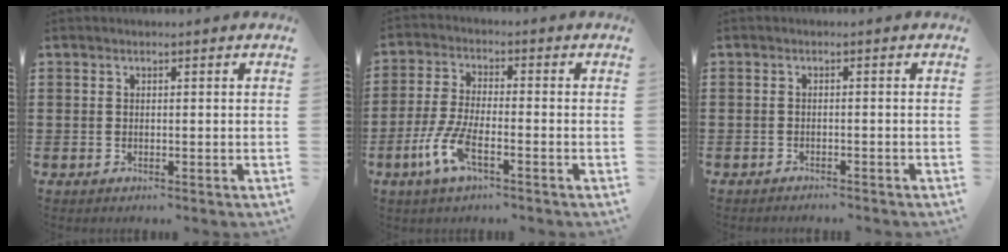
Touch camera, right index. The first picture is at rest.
{"total": 6.7, "force": [-3.4, 1.7, 5.5], "torque": [-0.138, -0.018, -0.068]}
{"total": 1.2, "force": [-1.2, 0.0, -0.1], "torque": [-0.001, 0.001, -0.024]}